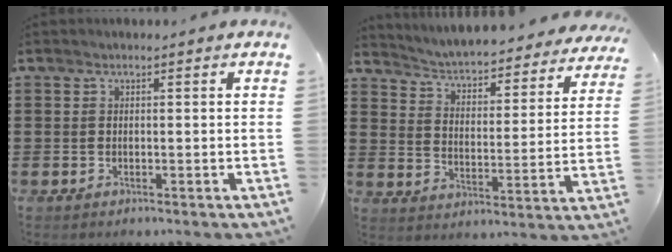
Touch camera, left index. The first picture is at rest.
{"total": 3.7, "force": [3.7, -0.2, 0.5], "torque": [-0.031, -0.038, 0.054]}